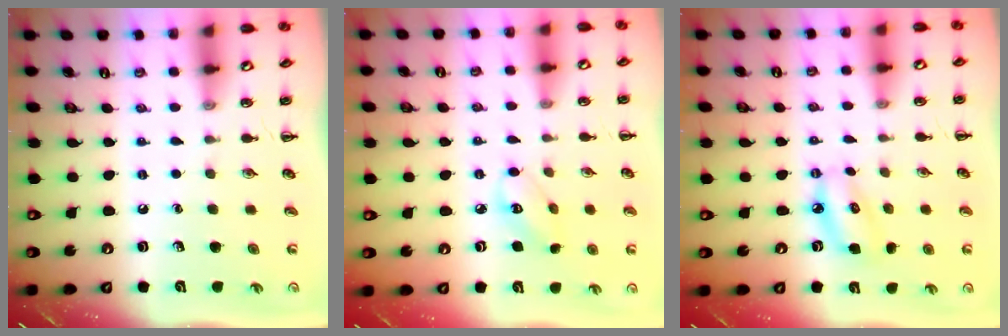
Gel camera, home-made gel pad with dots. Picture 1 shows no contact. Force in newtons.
{"total": 4.2, "press": 4.1, "slide": 0.8}
{"total": 7.2, "press": 7.0, "slide": 1.8}